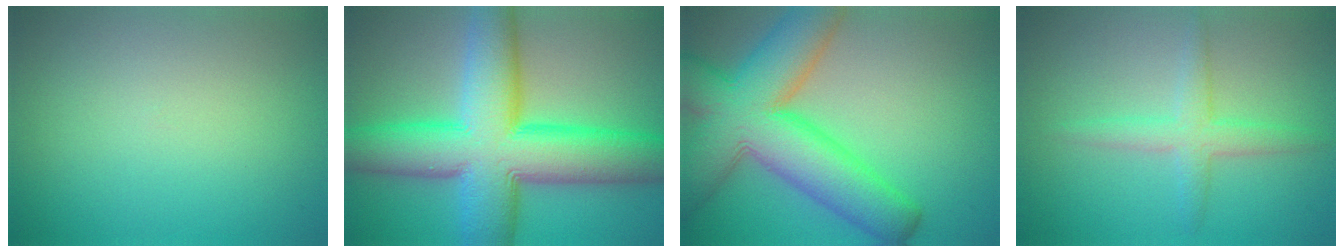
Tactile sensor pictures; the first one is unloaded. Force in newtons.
{"total": 13.8, "press": 13.8, "slide": 0.3}
{"total": 12.5, "press": 12.4, "slide": 0.5}
{"total": 2.9, "press": 2.9, "slide": 0.1}